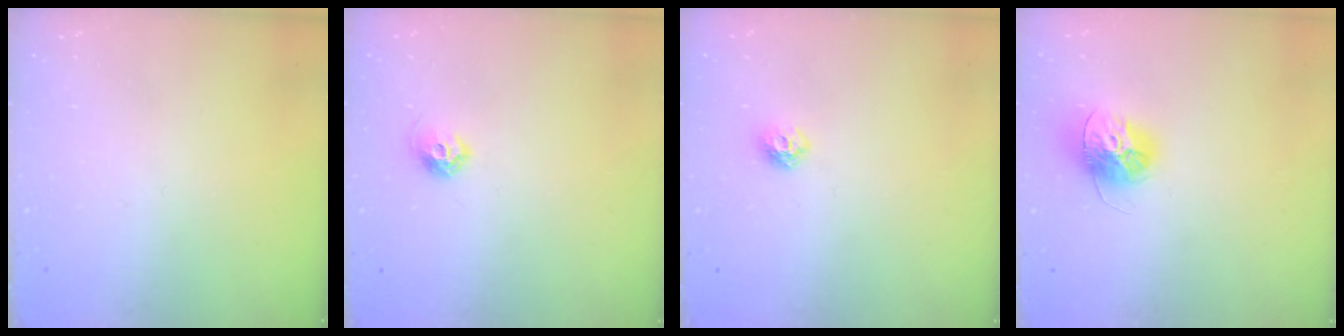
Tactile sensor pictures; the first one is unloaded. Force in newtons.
{"total": 6.1, "press": 6.0, "slide": 1.1}
{"total": 6.8, "press": 6.7, "slide": 1.0}
{"total": 13.1, "press": 13.1, "slide": 0.7}